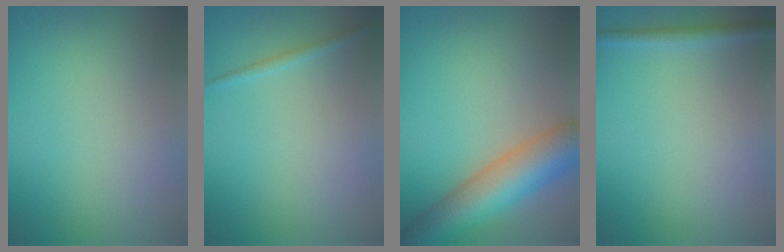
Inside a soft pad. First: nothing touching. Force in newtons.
{"total": 0.8, "press": 0.8, "slide": 0.1}
{"total": 8.1, "press": 8.1, "slide": 0.4}
{"total": 1.6, "press": 1.6, "slide": 0.1}